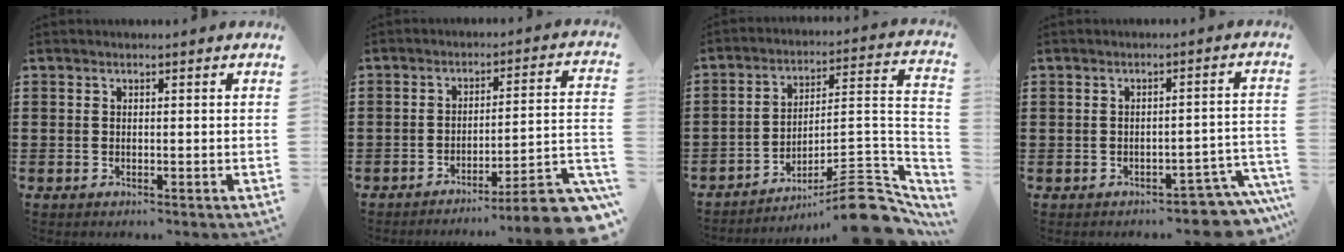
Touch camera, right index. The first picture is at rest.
{"total": 7.5, "force": [-5.8, 0.1, 4.8], "torque": [-0.071, -0.008, -0.113]}
{"total": 11.1, "force": [-8.4, 1.8, 7.0], "torque": [-0.090, 0.019, -0.158]}
{"total": 3.9, "force": [-3.7, 0.8, 1.3], "torque": [-0.022, 0.002, -0.072]}